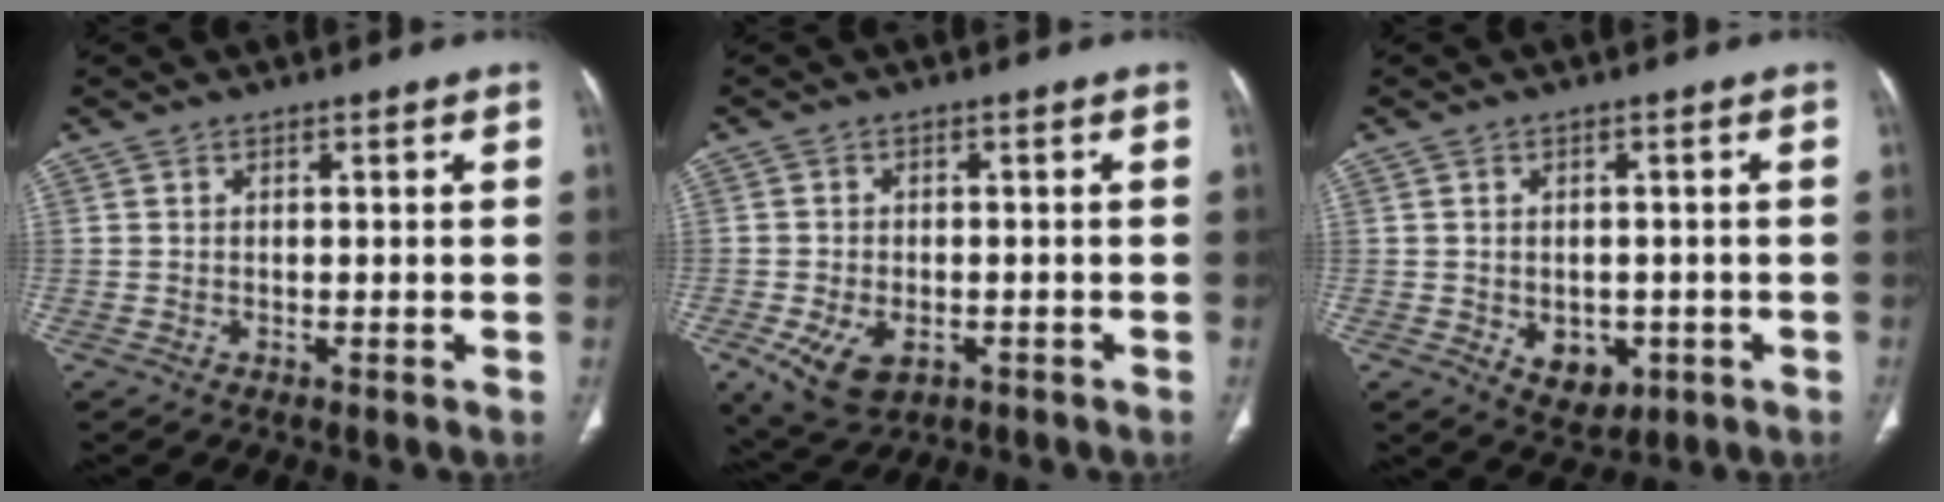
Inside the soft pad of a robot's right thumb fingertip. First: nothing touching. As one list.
[{"total": 8.0, "force": [-3.2, 5.0, 5.4], "torque": [-0.096, 0.001, -0.043]}, {"total": 6.0, "force": [-1.6, 4.4, 3.7], "torque": [-0.031, 0.004, -0.005]}]